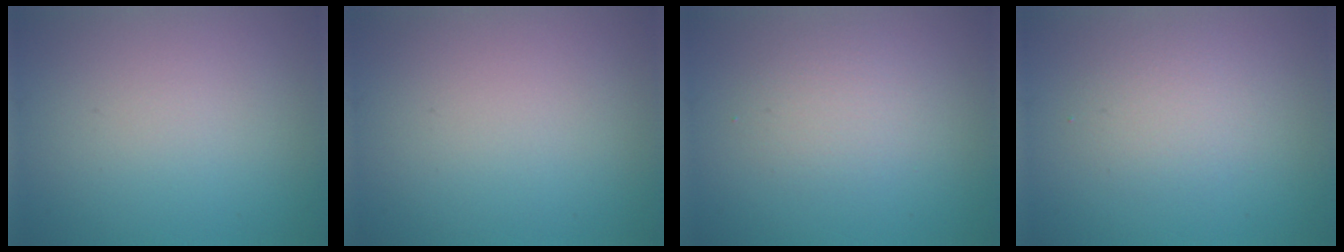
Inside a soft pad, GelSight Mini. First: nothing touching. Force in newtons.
{"total": 0.0}
{"total": 1.9, "press": 1.9, "slide": 0.0}
{"total": 2.2, "press": 2.2, "slide": 0.1}